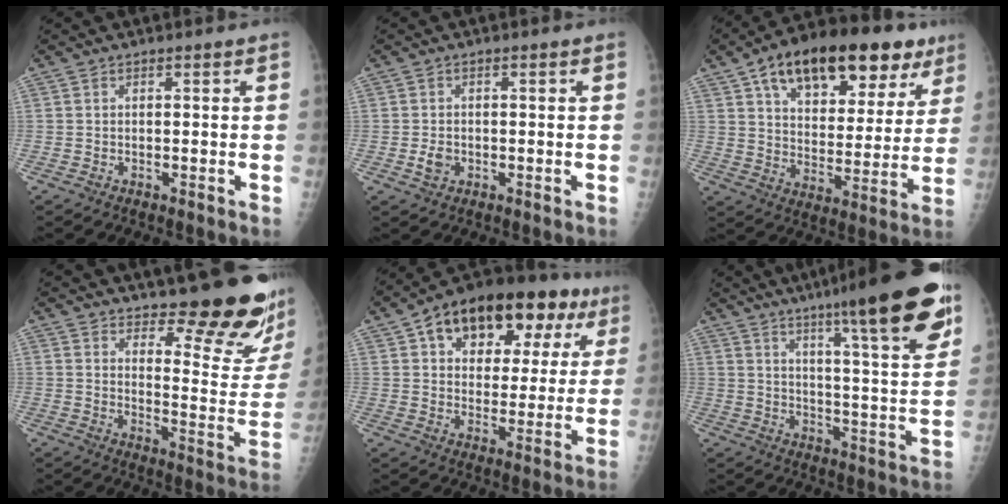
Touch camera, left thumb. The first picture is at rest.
{"total": 2.4, "force": [-0.6, 1.8, 1.5], "torque": [-0.024, 0.005, -0.009]}
{"total": 26.0, "force": [14.3, 13.1, 17.4], "torque": [-0.227, -0.002, 0.217]}
{"total": 16.9, "force": [14.2, 4.0, 8.2], "torque": [-0.065, -0.139, 0.180]}
{"total": 23.0, "force": [10.7, 13.2, 15.5], "torque": [-0.183, 0.017, 0.154]}
{"total": 21.1, "force": [12.8, 2.5, 16.6], "torque": [-0.220, -0.049, 0.182]}